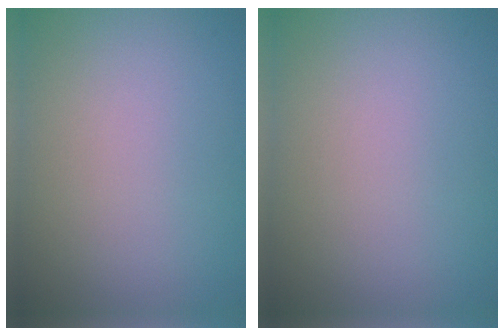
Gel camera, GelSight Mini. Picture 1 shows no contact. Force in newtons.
{"total": 0.0}